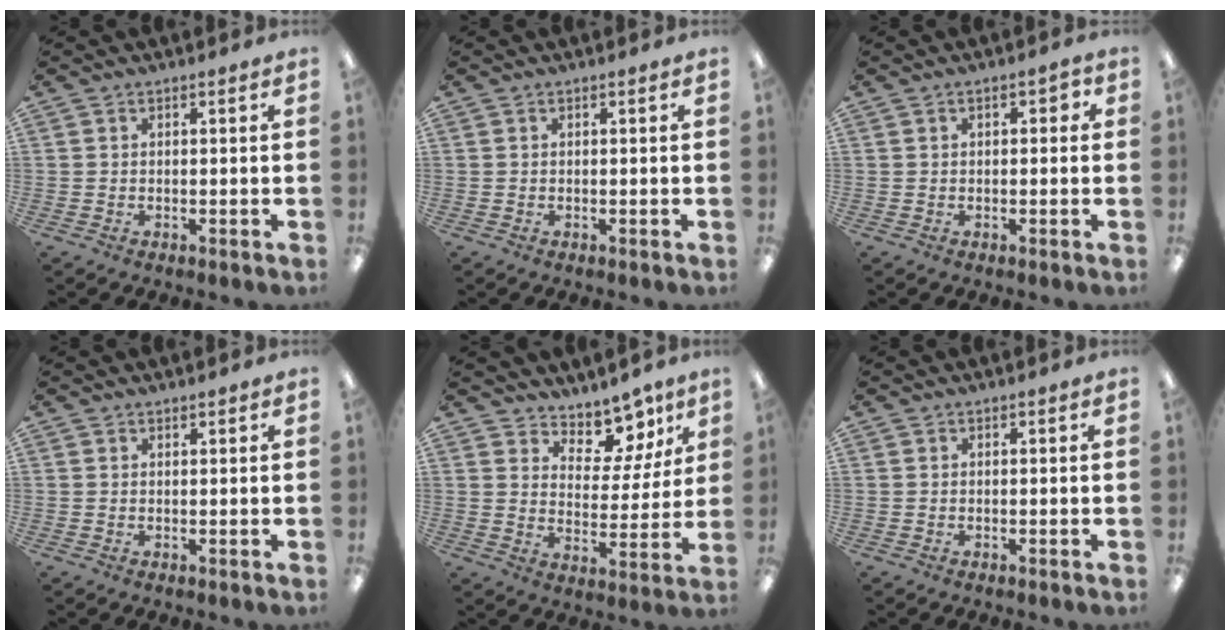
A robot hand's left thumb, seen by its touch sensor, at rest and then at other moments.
{"total": 0.0}
{"total": 2.7, "force": [0.5, 1.5, 2.2], "torque": [-0.035, 0.006, 0.006]}
{"total": 0.7, "force": [0.7, 0.2, 0.1], "torque": [-0.002, 0.001, 0.012]}
{"total": 9.9, "force": [8.4, 4.5, 2.7], "torque": [-0.046, -0.069, 0.153]}
{"total": 0.0}